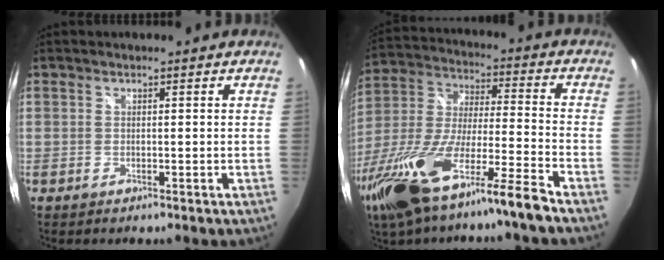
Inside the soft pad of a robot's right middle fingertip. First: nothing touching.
{"total": 21.6, "force": [-14.8, 1.5, 15.7], "torque": [-0.313, -0.047, -0.270]}